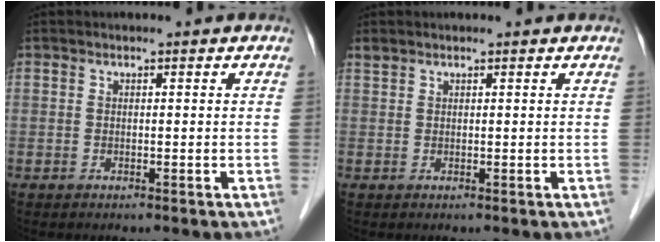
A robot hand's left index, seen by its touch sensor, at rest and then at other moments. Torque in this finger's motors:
{"motor_torque": [0.45, 0.14, 0.03, 0.00]}